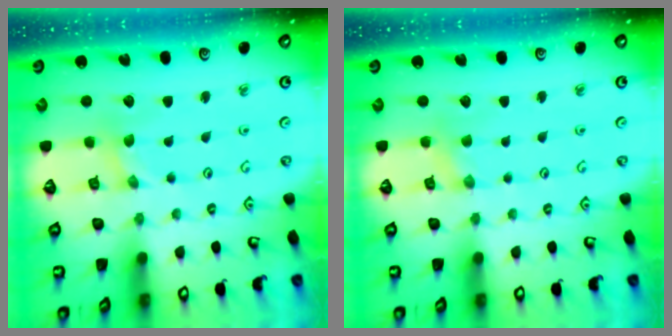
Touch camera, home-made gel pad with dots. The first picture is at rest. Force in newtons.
{"total": 1.6, "press": 1.6, "slide": 0.3}